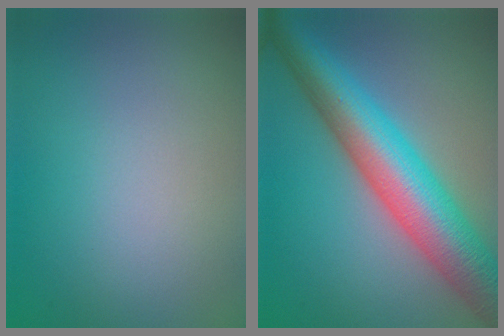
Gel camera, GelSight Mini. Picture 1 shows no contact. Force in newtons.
{"total": 10.0, "press": 10.0, "slide": 0.3}